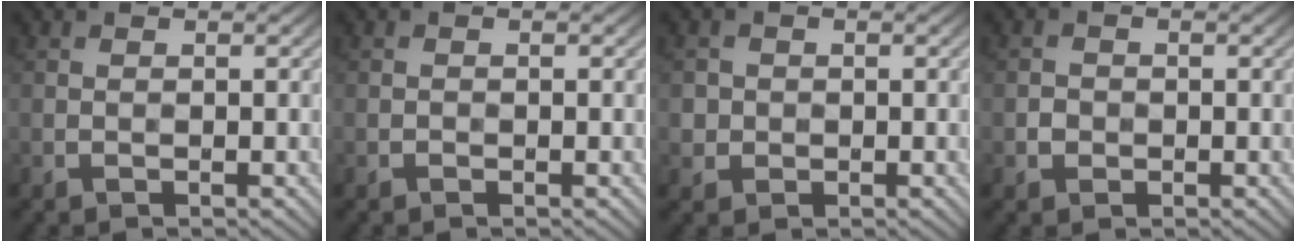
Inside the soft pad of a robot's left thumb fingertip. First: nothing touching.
{"total": 0.0}
{"total": 2.0, "force": [-0.1, 1.9, 0.3], "torque": [-0.005, -0.006, -0.001]}
{"total": 1.3, "force": [-0.4, 1.2, 0.4], "torque": [-0.003, -0.003, -0.011]}